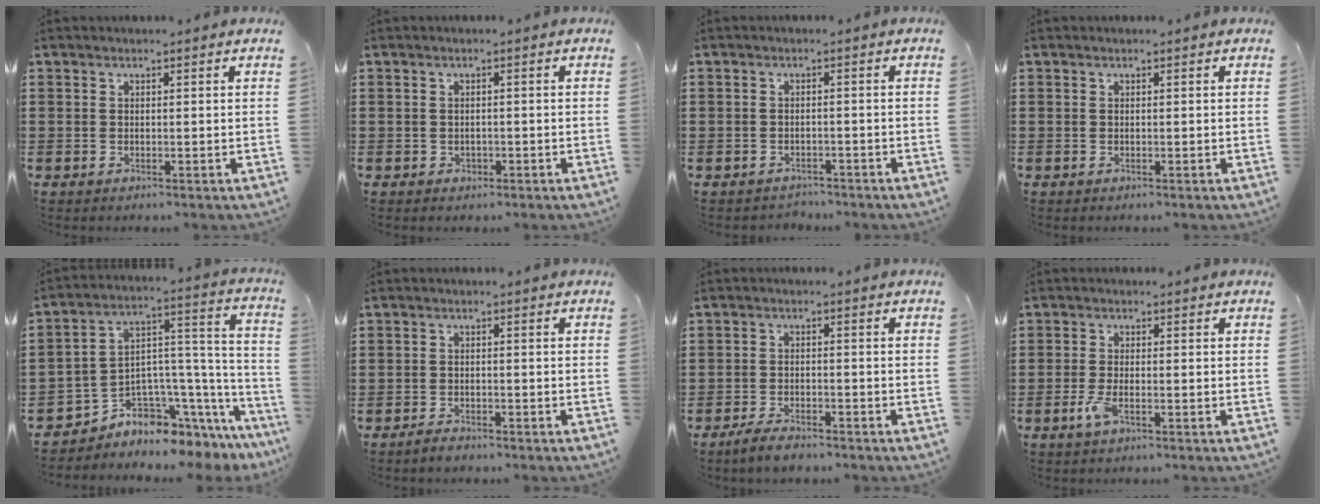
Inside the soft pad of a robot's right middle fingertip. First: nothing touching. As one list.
[{"total": 0.7, "force": [-0.2, 0.6, 0.2], "torque": [-0.008, 0.000, -0.004]}, {"total": 1.0, "force": [-0.9, 0.4, -0.2], "torque": [0.001, 0.003, -0.020]}, {"total": 0.0}, {"total": 4.5, "force": [-3.8, 2.4, 0.5], "torque": [-0.019, -0.023, -0.073]}, {"total": 1.6, "force": [-1.4, 0.3, 0.4], "torque": [-0.013, -0.002, -0.028]}, {"total": 3.1, "force": [-2.8, 0.6, 1.3], "torque": [-0.038, 0.000, -0.060]}, {"total": 2.9, "force": [-1.3, 0.8, 2.5], "torque": [-0.063, -0.007, -0.029]}]